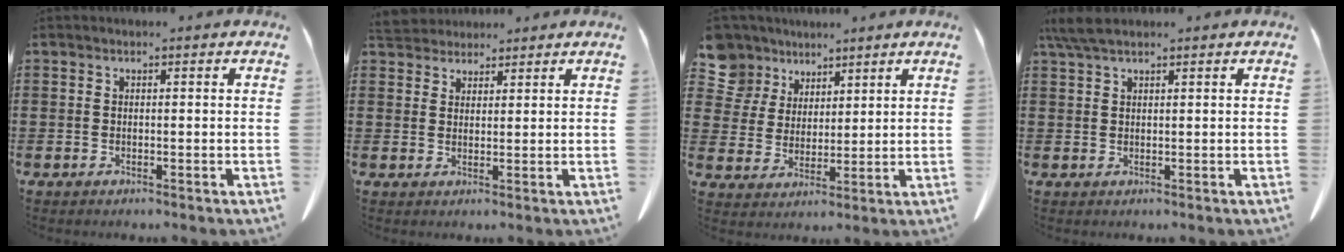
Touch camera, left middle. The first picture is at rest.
{"total": 3.3, "force": [3.1, 0.9, 0.1], "torque": [-0.012, -0.004, 0.061]}
{"total": 7.7, "force": [5.7, 5.0, 1.2], "torque": [-0.058, -0.017, 0.107]}
{"total": 3.6, "force": [2.6, 0.8, 2.5], "torque": [-0.061, 0.002, 0.047]}